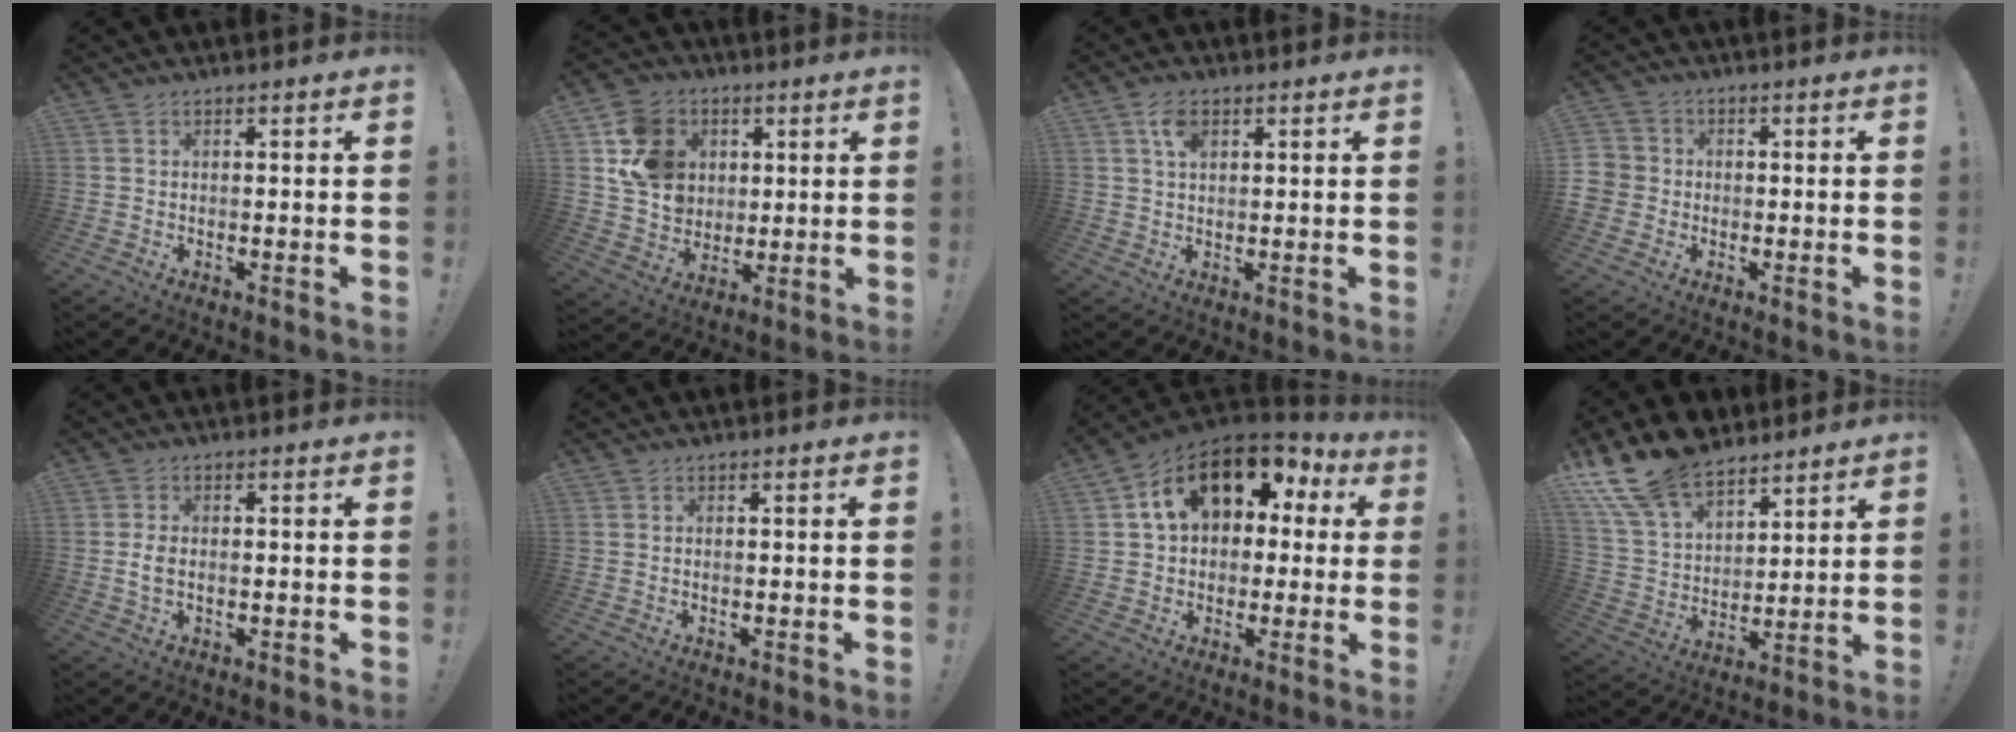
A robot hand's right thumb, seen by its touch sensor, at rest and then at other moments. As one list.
[{"total": 14.7, "force": [4.3, 12.5, 6.4], "torque": [-0.100, -0.006, 0.092]}, {"total": 4.9, "force": [2.3, 2.8, 3.3], "torque": [-0.048, -0.005, 0.038]}, {"total": 4.4, "force": [-0.6, 4.2, 1.3], "torque": [-0.028, 0.008, -0.011]}, {"total": 3.3, "force": [-0.3, 1.8, 2.7], "torque": [-0.048, 0.001, -0.008]}, {"total": 0.0}, {"total": 16.1, "force": [6.4, 10.7, 10.1], "torque": [-0.157, -0.020, 0.113]}, {"total": 17.4, "force": [13.2, 8.9, 7.0], "torque": [-0.132, -0.089, 0.250]}]